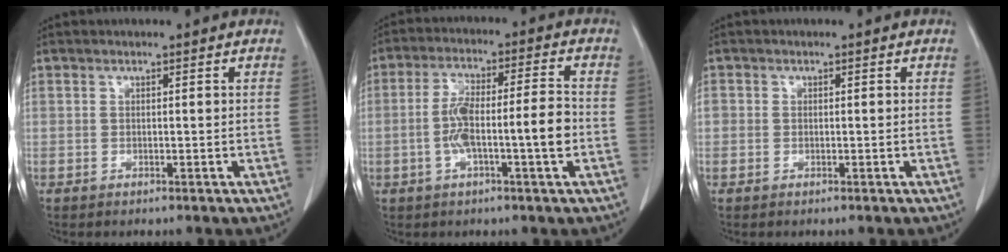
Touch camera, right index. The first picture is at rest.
{"total": 8.8, "force": [-1.7, 0.8, 8.6], "torque": [-0.164, 0.017, -0.030]}
{"total": 1.2, "force": [0.0, 1.1, 0.3], "torque": [-0.002, 0.007, 0.000]}